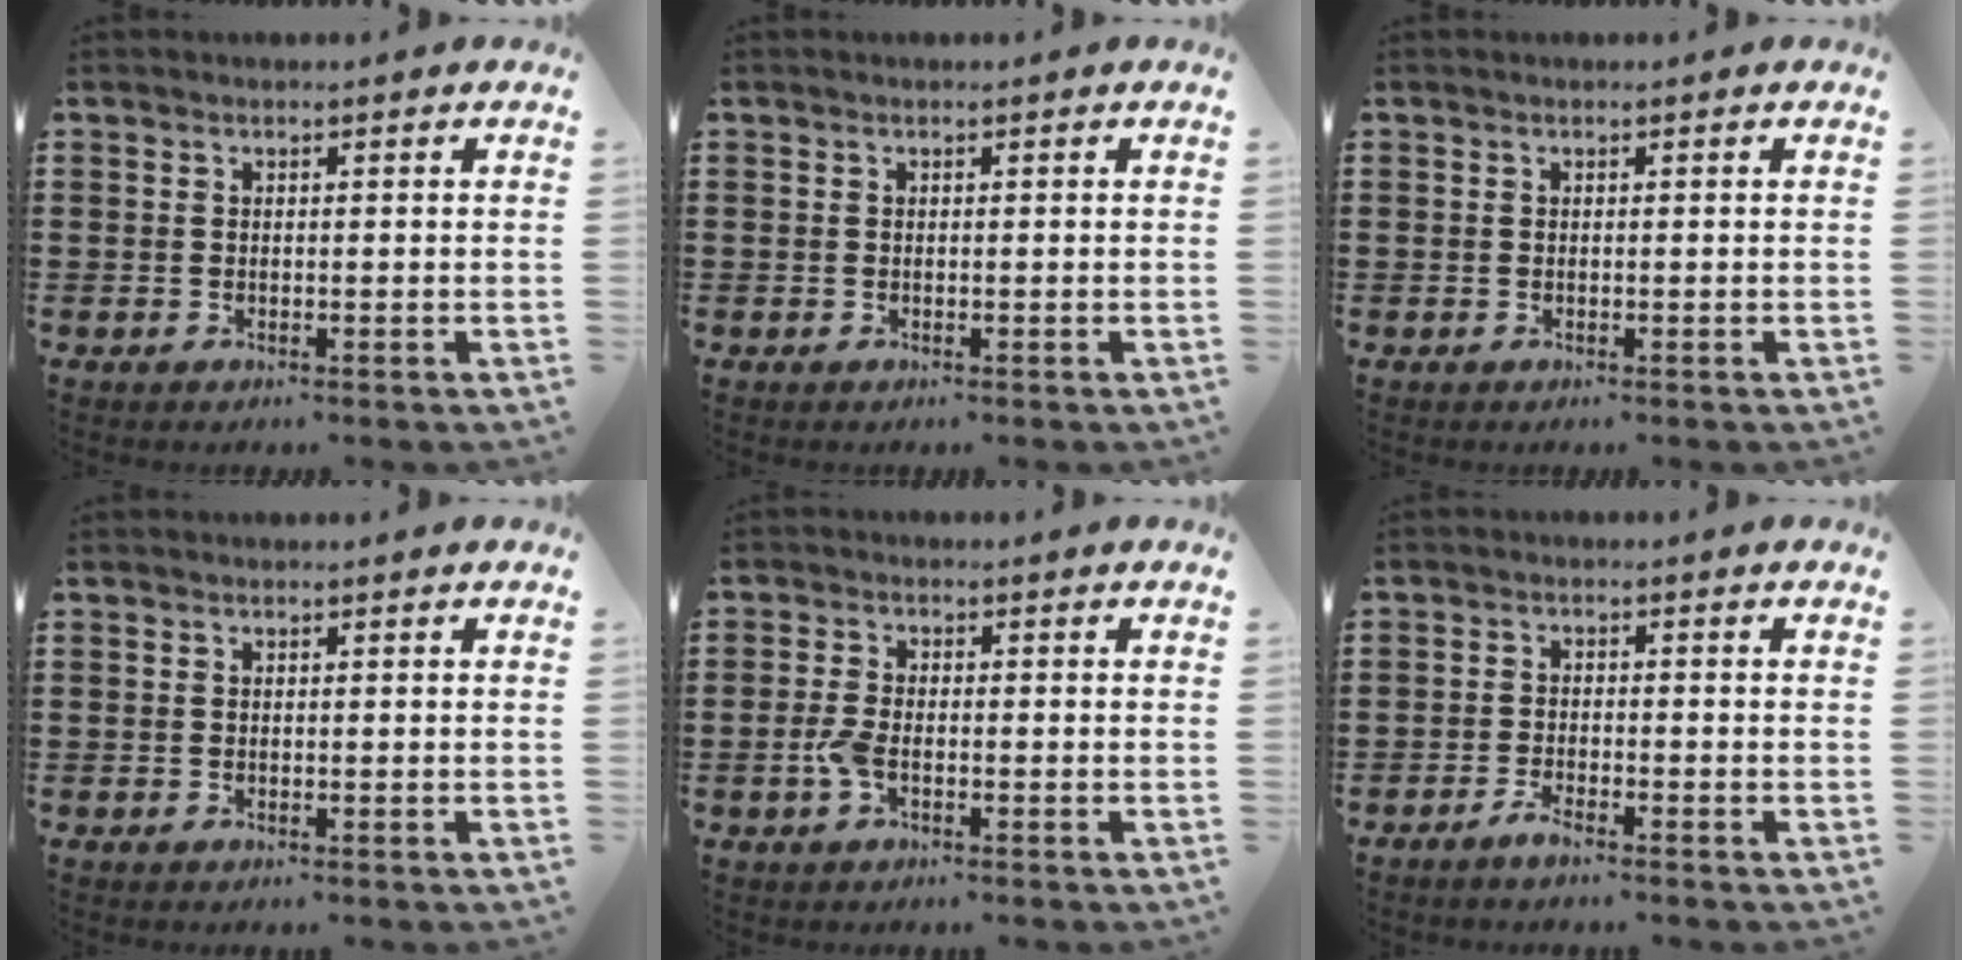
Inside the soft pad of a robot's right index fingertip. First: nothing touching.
{"total": 0.0}
{"total": 0.0}
{"total": 0.0}
{"total": 3.1, "force": [-1.1, 1.3, 2.6], "torque": [-0.069, -0.007, -0.024]}
{"total": 1.8, "force": [-1.6, 0.0, 0.8], "torque": [-0.016, -0.002, -0.029]}